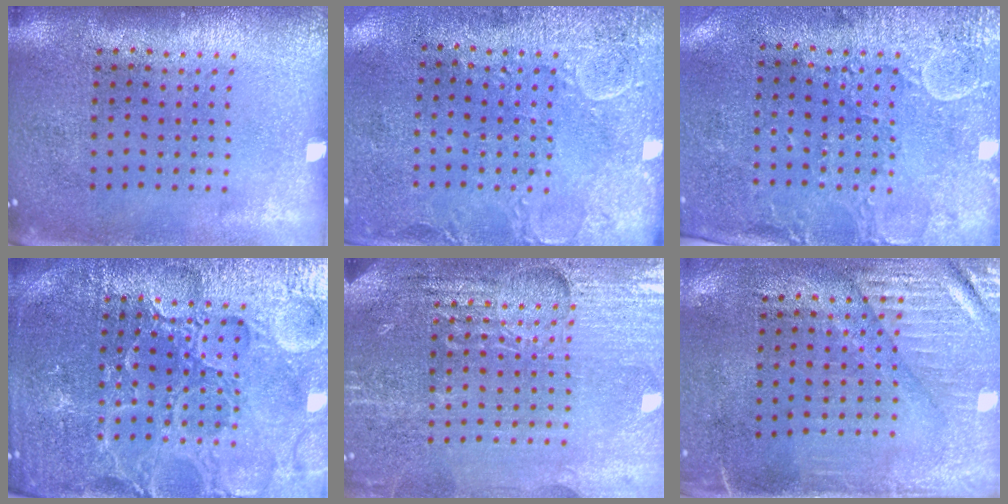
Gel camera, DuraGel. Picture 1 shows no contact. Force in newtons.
{"total": 2.9, "press": 2.3, "slide": 1.8}
{"total": 2.9, "press": 2.3, "slide": 1.7}
{"total": 5.2, "press": 4.9, "slide": 1.8}
{"total": 4.4, "press": 4.2, "slide": 1.5}
{"total": 3.0, "press": 2.5, "slide": 1.6}